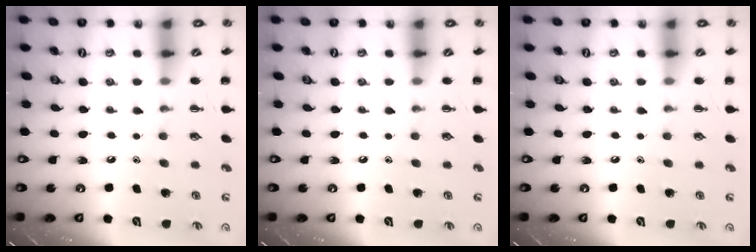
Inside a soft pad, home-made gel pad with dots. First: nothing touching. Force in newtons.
{"total": 0.0}
{"total": 0.0}